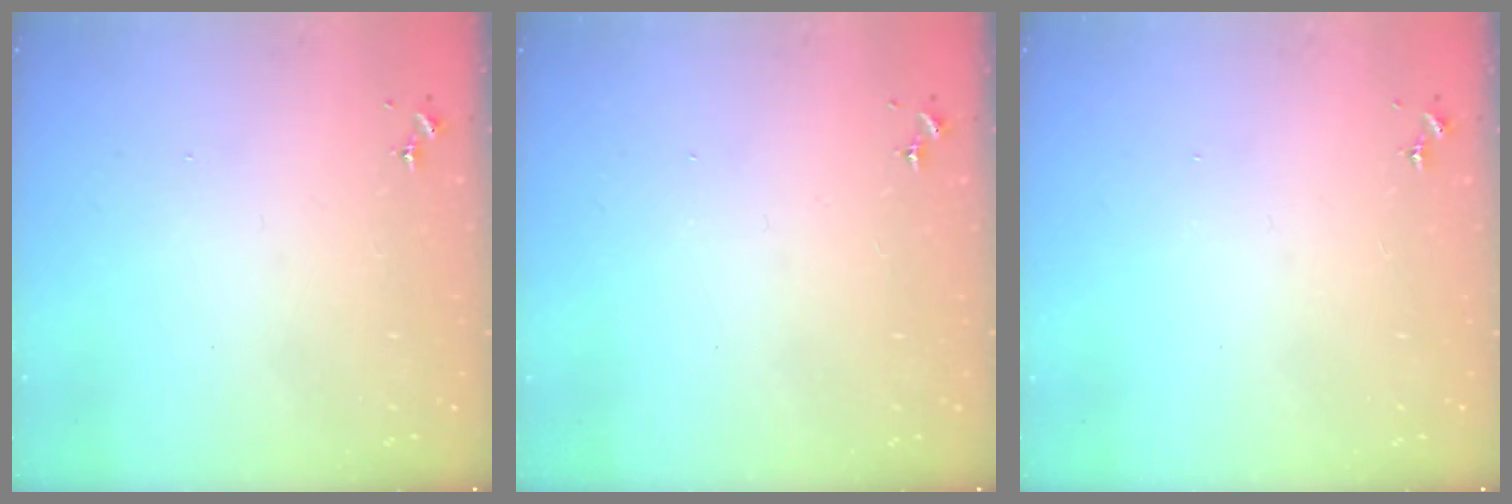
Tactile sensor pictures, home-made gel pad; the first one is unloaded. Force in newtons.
{"total": 0.0}
{"total": 0.0}